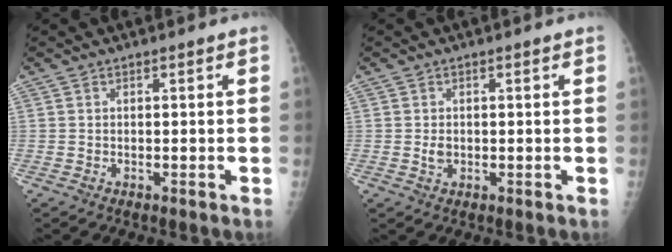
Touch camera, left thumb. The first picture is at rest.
{"total": 1.6, "force": [0.0, 1.3, 1.0], "torque": [-0.014, 0.000, 0.003]}